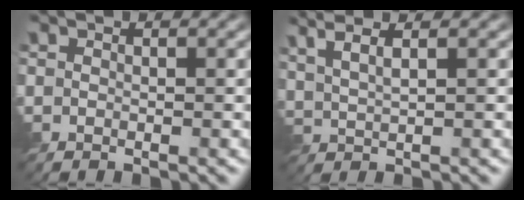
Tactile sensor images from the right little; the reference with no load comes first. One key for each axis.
{"total": 4.8, "fx": 3.0, "fy": 1.6, "fz": 3.4, "tx": -0.052, "ty": 0.019, "tz": 0.038}